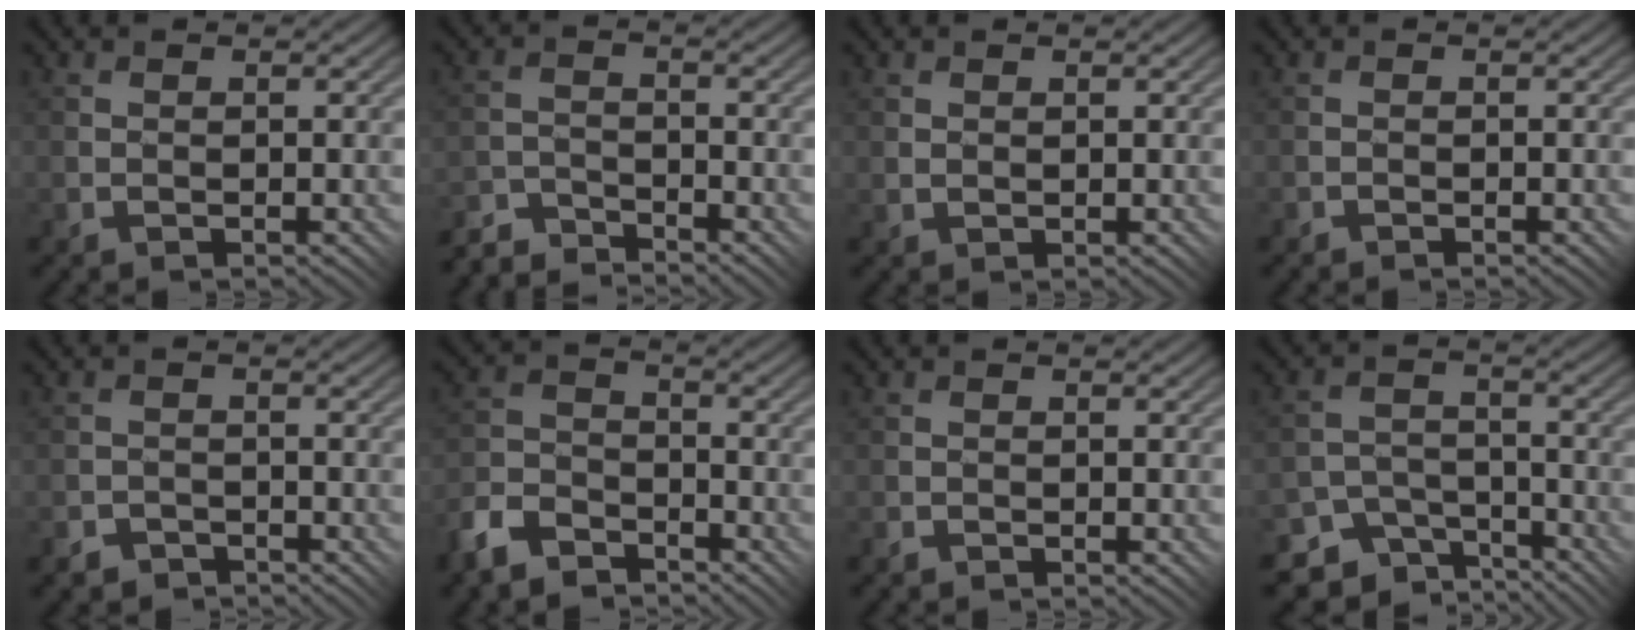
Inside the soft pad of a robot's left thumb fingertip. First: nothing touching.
{"total": 4.5, "force": [-4.4, 0.7, 0.5], "torque": [-0.007, 0.005, -0.093]}
{"total": 0.7, "force": [0.5, 0.5, 0.3], "torque": [-0.009, -0.001, 0.012]}
{"total": 0.6, "force": [-0.5, 0.0, -0.3], "torque": [0.006, 0.004, -0.010]}
{"total": 2.6, "force": [-2.4, 1.1, 0.2], "torque": [0.000, 0.010, -0.045]}
{"total": 7.1, "force": [-5.3, 3.8, 2.8], "torque": [-0.068, -0.004, -0.121]}
{"total": 0.9, "force": [-0.9, 0.2, 0.0], "torque": [-0.002, 0.001, -0.021]}
{"total": 7.6, "force": [-6.0, 4.3, 1.7], "torque": [-0.035, -0.002, -0.093]}